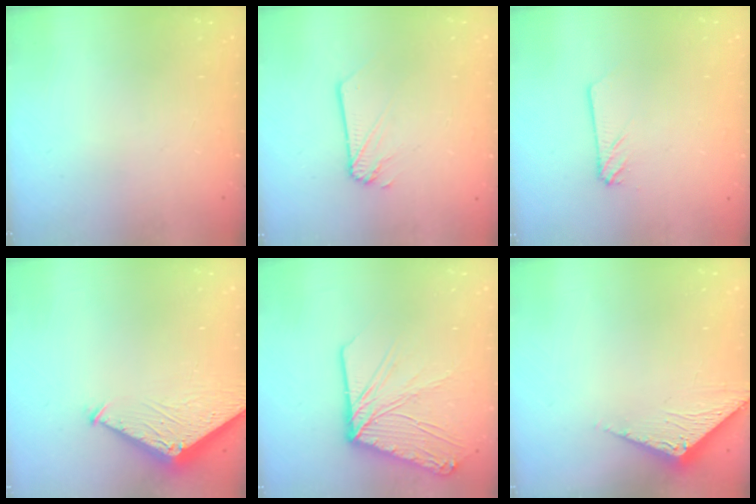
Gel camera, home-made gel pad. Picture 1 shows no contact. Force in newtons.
{"total": 2.1, "press": 2.1, "slide": 0.2}
{"total": 2.7, "press": 2.7, "slide": 0.2}
{"total": 6.5, "press": 6.4, "slide": 0.5}
{"total": 14.5, "press": 14.5, "slide": 1.3}
{"total": 3.3, "press": 3.3, "slide": 0.2}